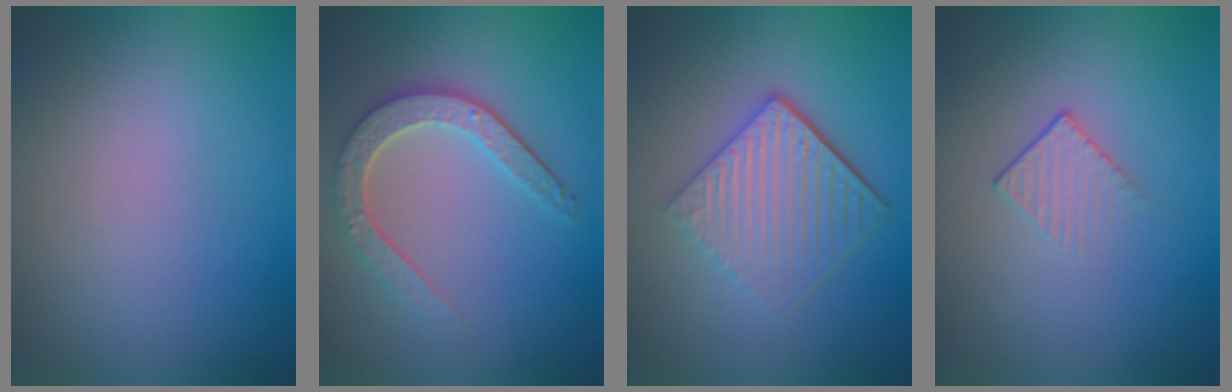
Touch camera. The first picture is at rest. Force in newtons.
{"total": 4.2, "press": 3.4, "slide": 2.5}
{"total": 5.6, "press": 3.9, "slide": 4.1}
{"total": 1.3, "press": 0.7, "slide": 1.1}